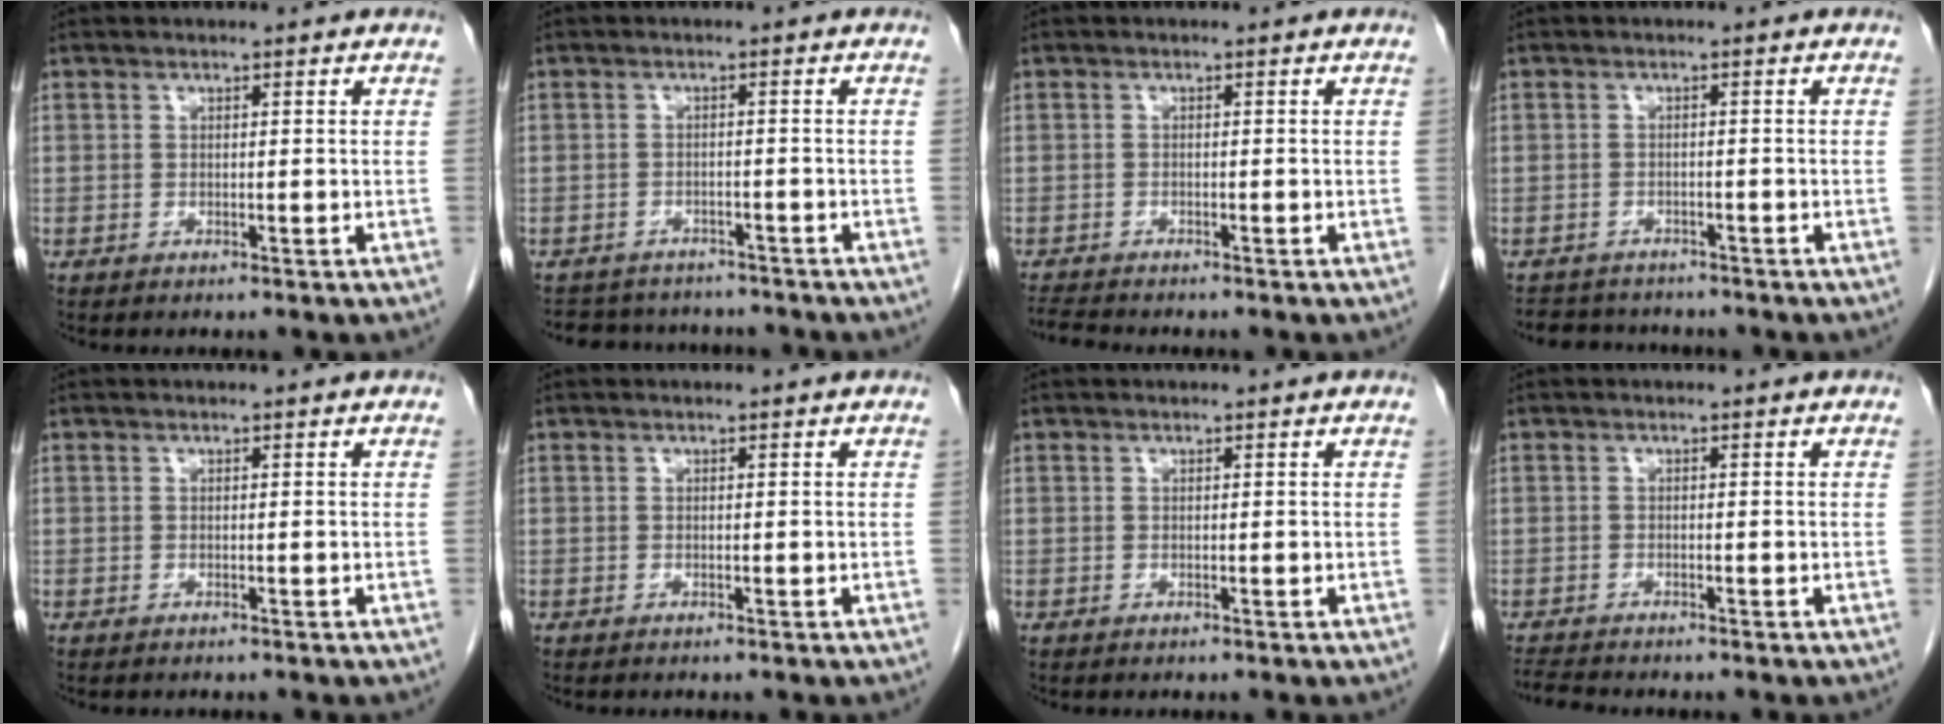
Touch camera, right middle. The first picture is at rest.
{"total": 8.3, "force": [-7.7, 2.9, 1.2], "torque": [-0.022, 0.010, -0.096]}
{"total": 2.4, "force": [-2.4, -0.2, 0.4], "torque": [-0.016, -0.015, -0.043]}
{"total": 5.1, "force": [-4.7, 1.8, 0.4], "torque": [-0.008, -0.003, -0.070]}
{"total": 0.7, "force": [-0.6, 0.3, 0.2], "torque": [-0.006, 0.000, -0.009]}
{"total": 0.0}
{"total": 0.0}
{"total": 2.4, "force": [-2.4, -0.3, 0.4], "torque": [-0.016, -0.015, -0.043]}